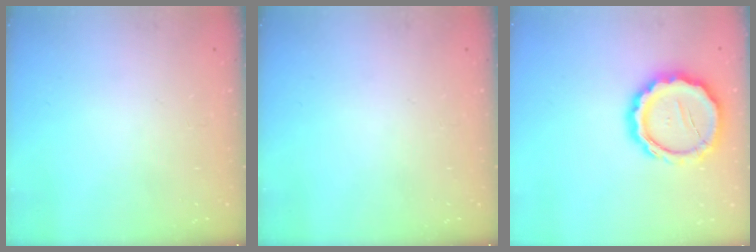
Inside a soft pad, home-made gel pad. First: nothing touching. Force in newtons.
{"total": 0.0}
{"total": 15.8, "press": 15.6, "slide": 2.7}